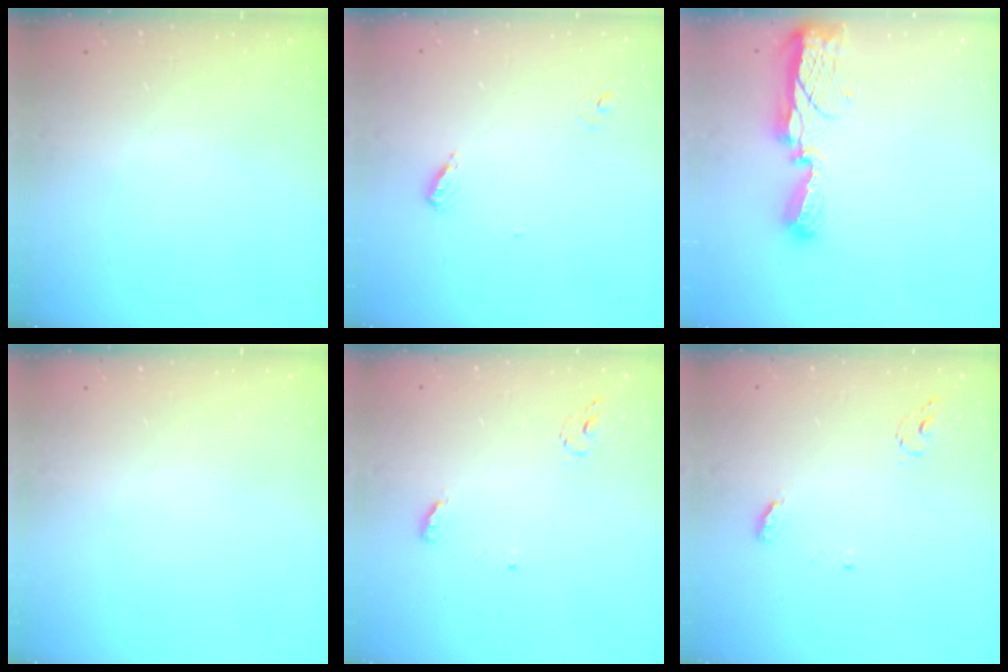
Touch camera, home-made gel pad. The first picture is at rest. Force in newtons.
{"total": 4.6, "press": 4.6, "slide": 0.4}
{"total": 8.3, "press": 8.3, "slide": 0.8}
{"total": 0.0}
{"total": 5.1, "press": 5.1, "slide": 0.4}
{"total": 5.1, "press": 5.1, "slide": 0.4}